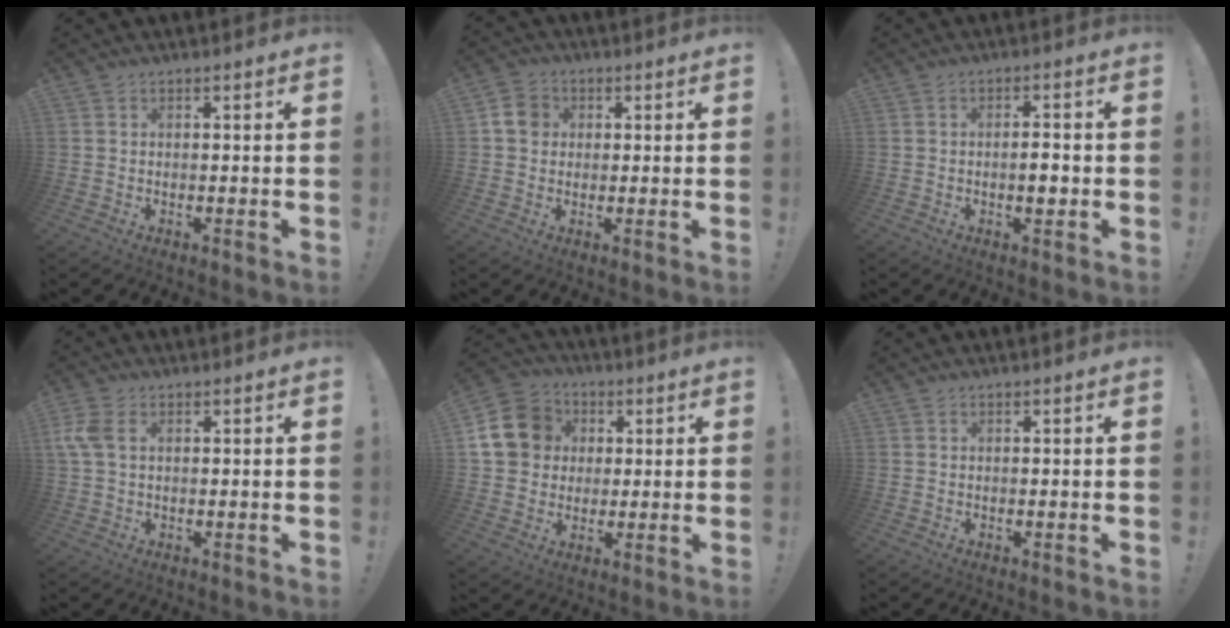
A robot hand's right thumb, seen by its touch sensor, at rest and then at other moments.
{"total": 6.4, "force": [1.1, 5.5, 2.9], "torque": [-0.040, 0.009, 0.023]}
{"total": 3.4, "force": [-1.0, 0.9, 3.1], "torque": [-0.041, 0.000, -0.021]}
{"total": 5.4, "force": [1.3, 3.3, 4.0], "torque": [-0.102, 0.004, 0.025]}
{"total": 15.3, "force": [2.9, 13.3, 7.0], "torque": [-0.104, 0.005, 0.062]}
{"total": 0.0}